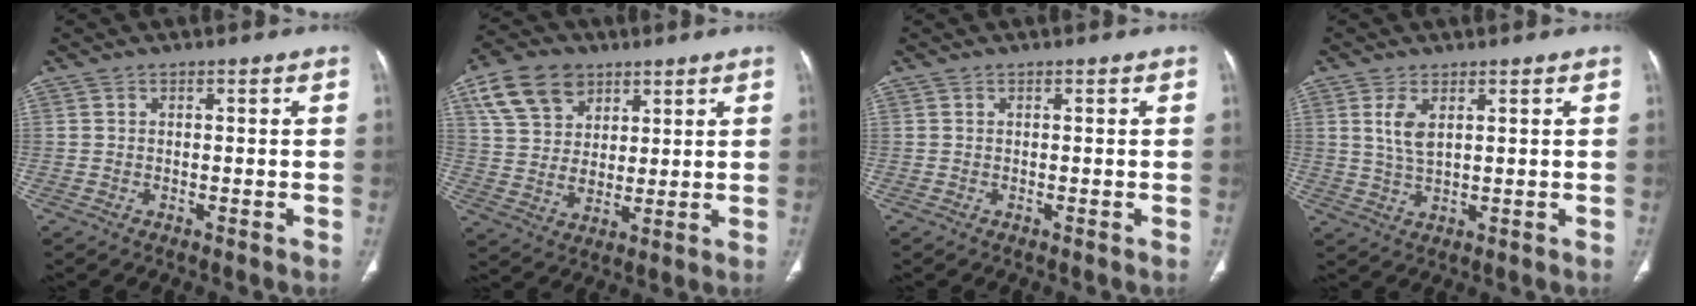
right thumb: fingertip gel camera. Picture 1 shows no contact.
{"total": 13.4, "force": [6.6, 9.5, 6.7], "torque": [-0.106, -0.014, 0.129]}
{"total": 0.0}
{"total": 4.7, "force": [1.8, 2.1, 3.8], "torque": [-0.077, -0.010, 0.044]}